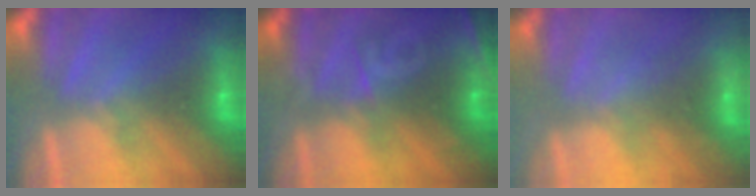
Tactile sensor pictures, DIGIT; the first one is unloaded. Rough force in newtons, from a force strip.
{"total": 13.7}
{"total": 2.2}